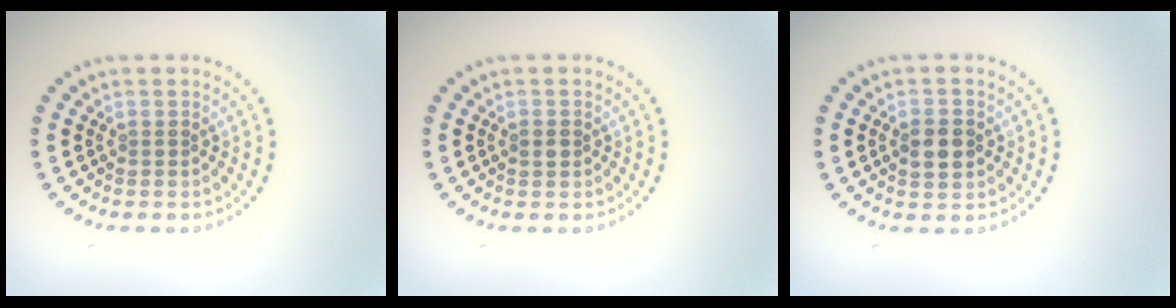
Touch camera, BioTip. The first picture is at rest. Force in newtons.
{"total": 1.3, "press": 1.3, "slide": 0.1}
{"total": 3.0, "press": 3.0, "slide": 0.1}